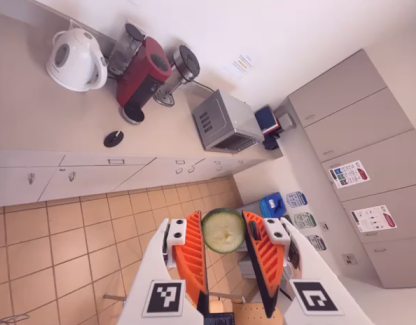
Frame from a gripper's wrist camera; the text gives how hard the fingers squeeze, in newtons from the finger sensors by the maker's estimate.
{"total": 9.0, "left": 8.9, "right": 9.1}